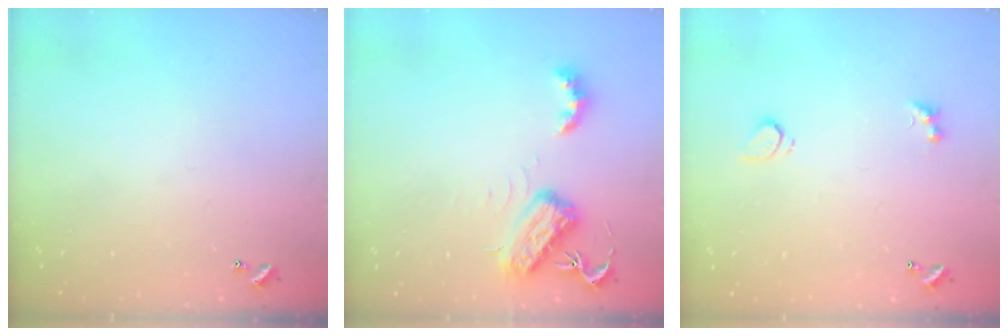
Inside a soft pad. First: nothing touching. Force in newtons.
{"total": 6.1, "press": 6.0, "slide": 0.5}
{"total": 3.1, "press": 2.8, "slide": 1.3}